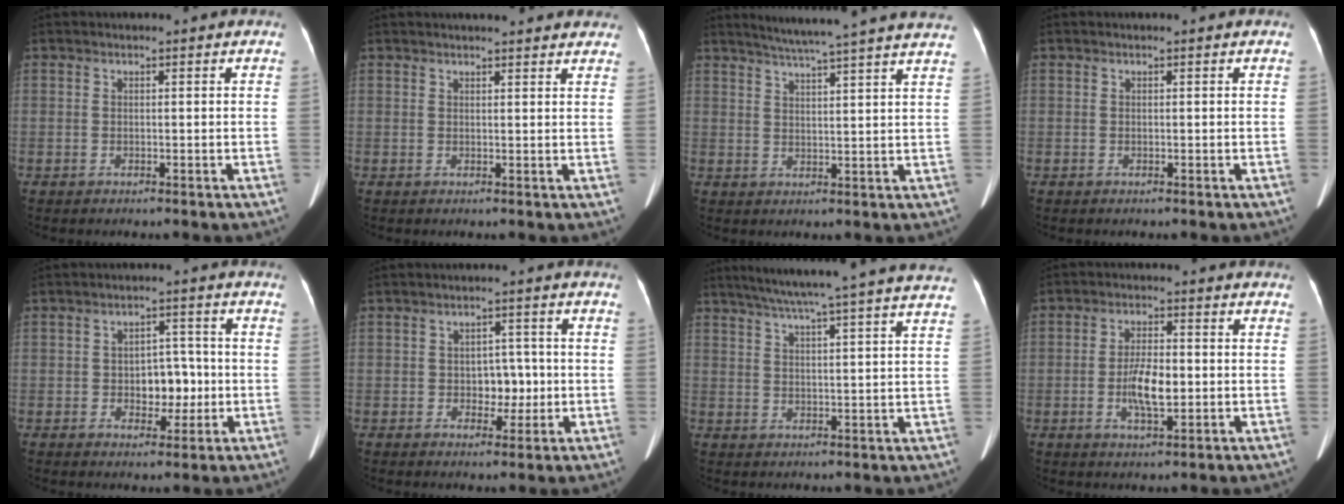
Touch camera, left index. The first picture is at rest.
{"total": 11.0, "force": [9.9, 2.1, 4.3], "torque": [-0.040, 0.016, 0.103]}
{"total": 17.7, "force": [15.7, -1.1, 8.0], "torque": [-0.132, -0.011, 0.198]}
{"total": 0.0}
{"total": 5.4, "force": [-0.9, 3.5, 4.1], "torque": [-0.057, 0.015, -0.009]}
{"total": 4.2, "force": [-0.6, 2.9, 3.0], "torque": [-0.039, 0.012, -0.005]}
{"total": 21.9, "force": [19.1, -1.0, 10.7], "torque": [-0.177, -0.003, 0.245]}
{"total": 6.0, "force": [-1.1, 1.9, 5.6], "torque": [-0.113, 0.003, -0.019]}